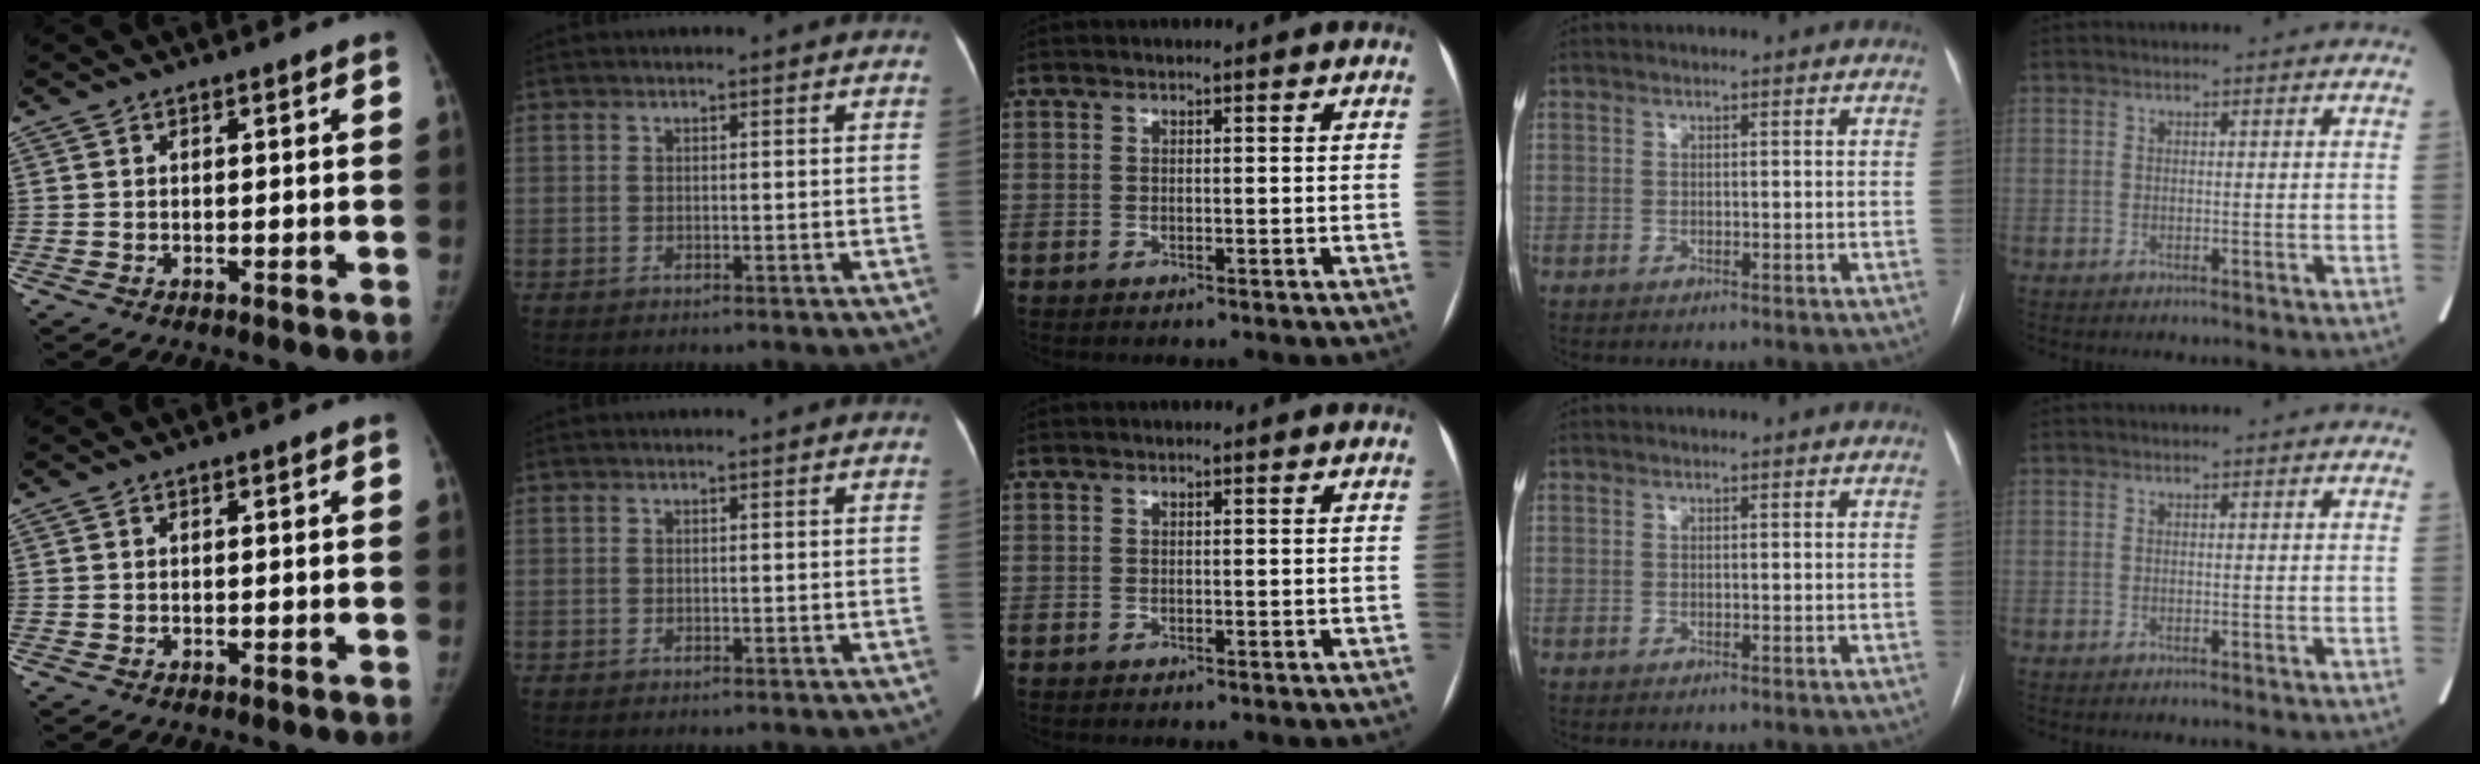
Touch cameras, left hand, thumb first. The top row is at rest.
{}